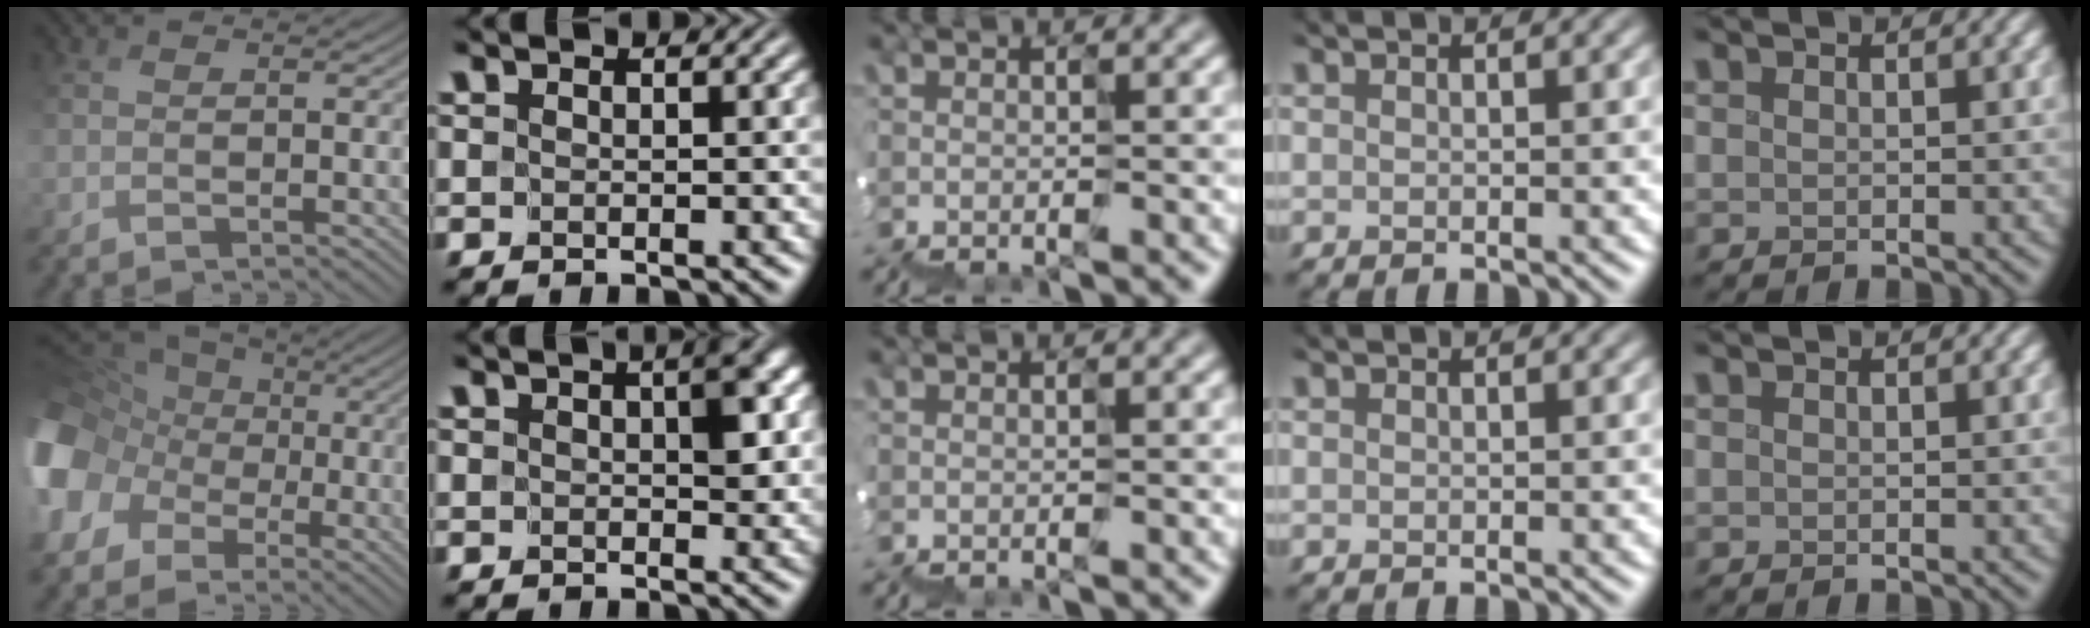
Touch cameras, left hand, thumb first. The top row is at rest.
{"thumb": {"total": 14.1, "force": [-2.9, 12.2, 6.3], "torque": [-0.226, -0.015, -0.057]}, "index": {"total": 3.3, "force": [0.5, 1.7, 2.8], "torque": [-0.030, 0.003, 0.004]}}